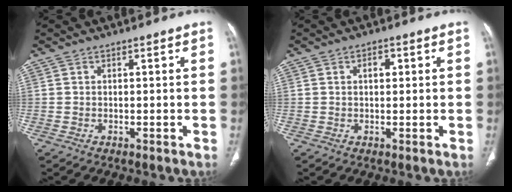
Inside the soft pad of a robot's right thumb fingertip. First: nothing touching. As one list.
[{"total": 2.2, "force": [0.6, 1.3, 1.6], "torque": [-0.020, 0.004, 0.008]}]